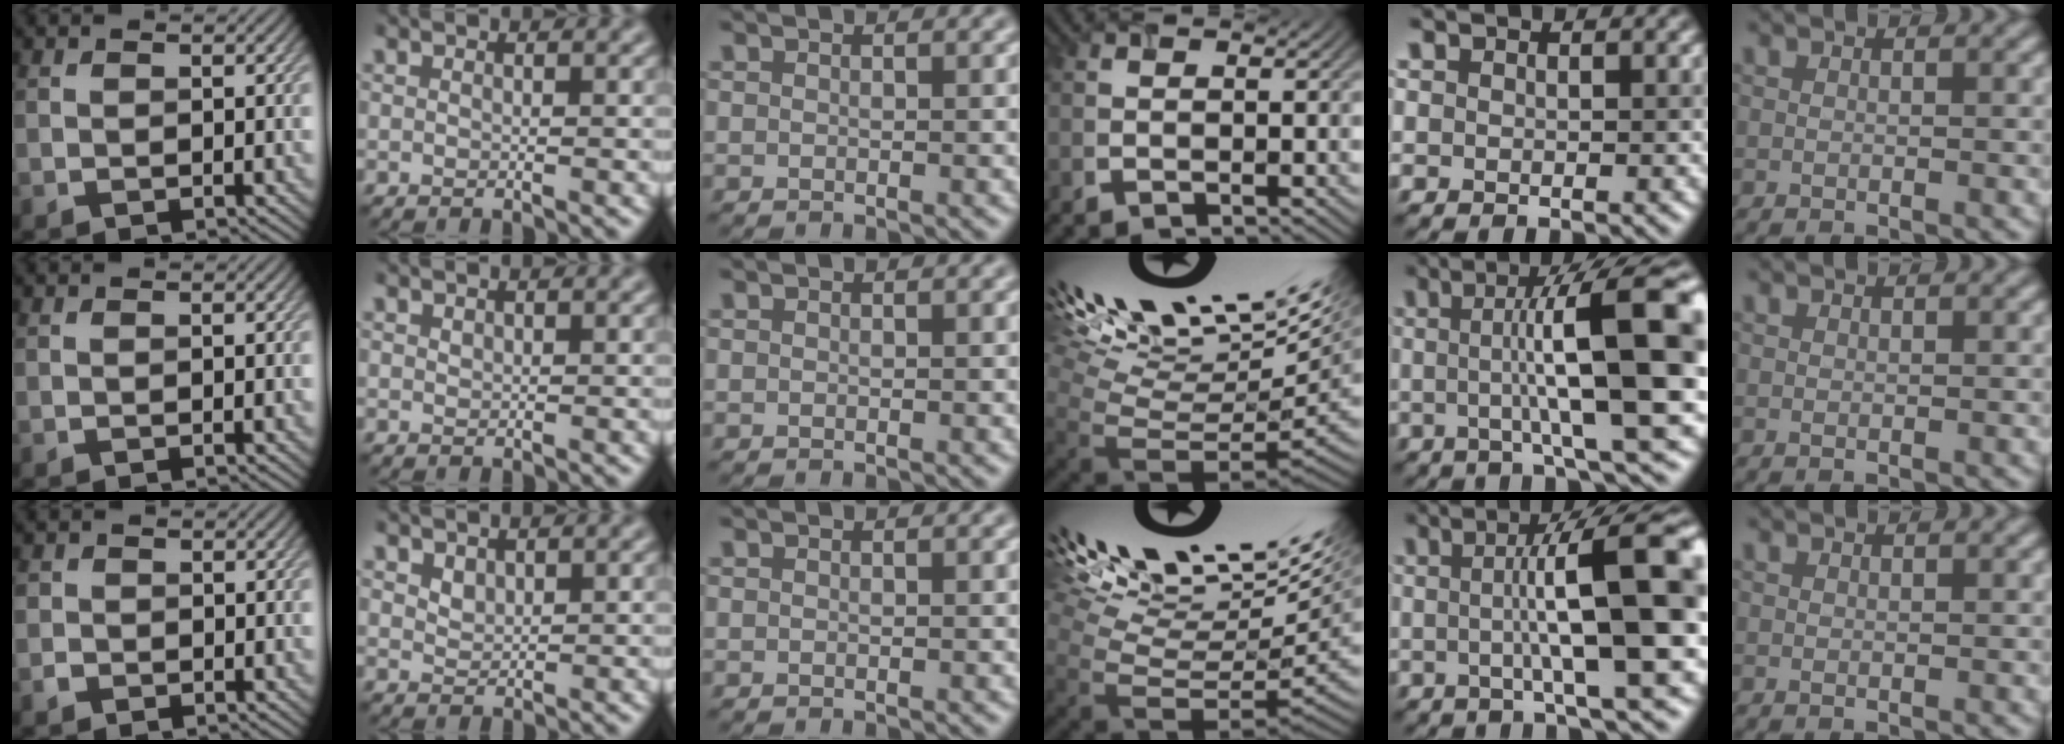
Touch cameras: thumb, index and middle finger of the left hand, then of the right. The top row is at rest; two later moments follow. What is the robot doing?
{"motion": "screw", "object": "timer"}